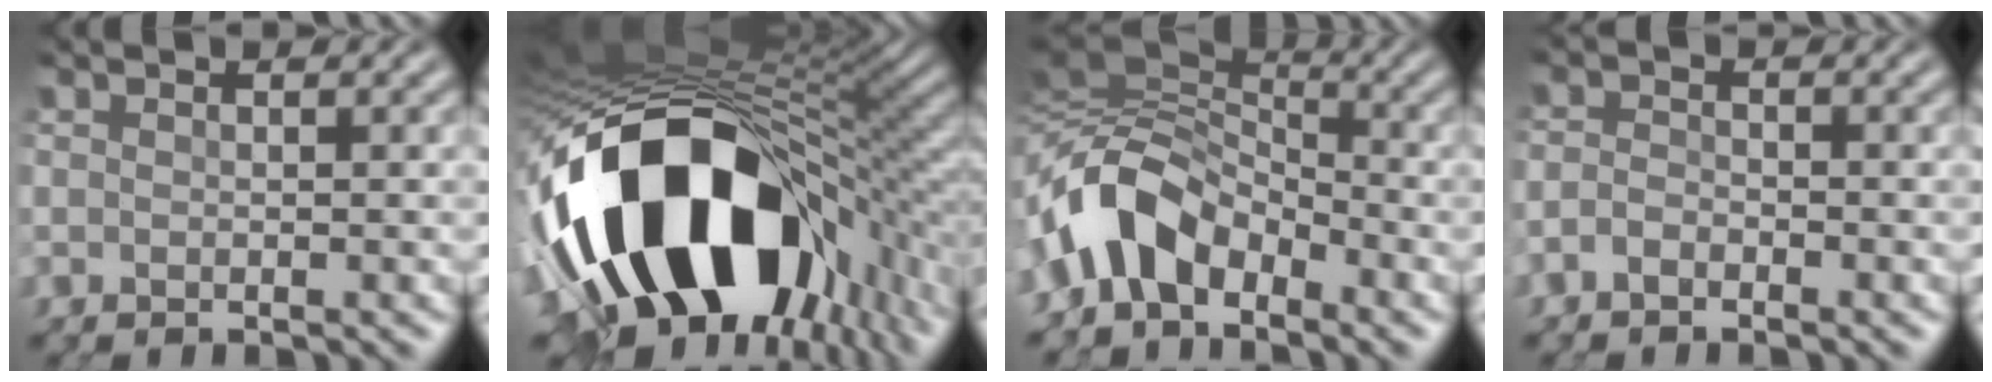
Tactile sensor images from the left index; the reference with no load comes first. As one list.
[{"total": 18.4, "force": [-5.3, 10.4, 14.2], "torque": [-0.265, -0.032, -0.061]}, {"total": 6.7, "force": [-2.6, 4.0, 4.7], "torque": [-0.090, 0.011, -0.061]}, {"total": 1.2, "force": [-1.0, 0.4, 0.5], "torque": [-0.013, 0.006, -0.025]}]